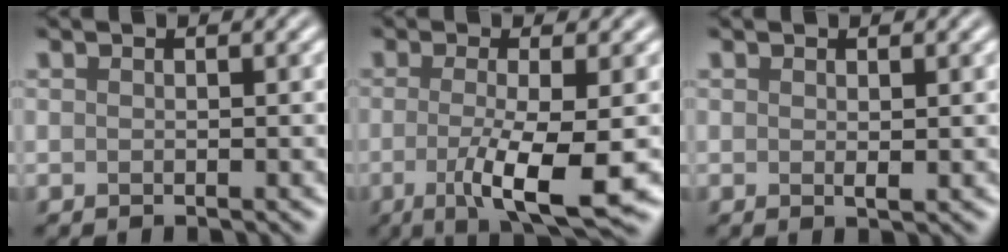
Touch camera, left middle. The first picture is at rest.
{"total": 6.7, "force": [-1.6, 1.5, 6.4], "torque": [-0.108, -0.015, -0.031]}
{"total": 0.7, "force": [0.1, 0.1, 0.6], "torque": [-0.011, -0.002, 0.001]}